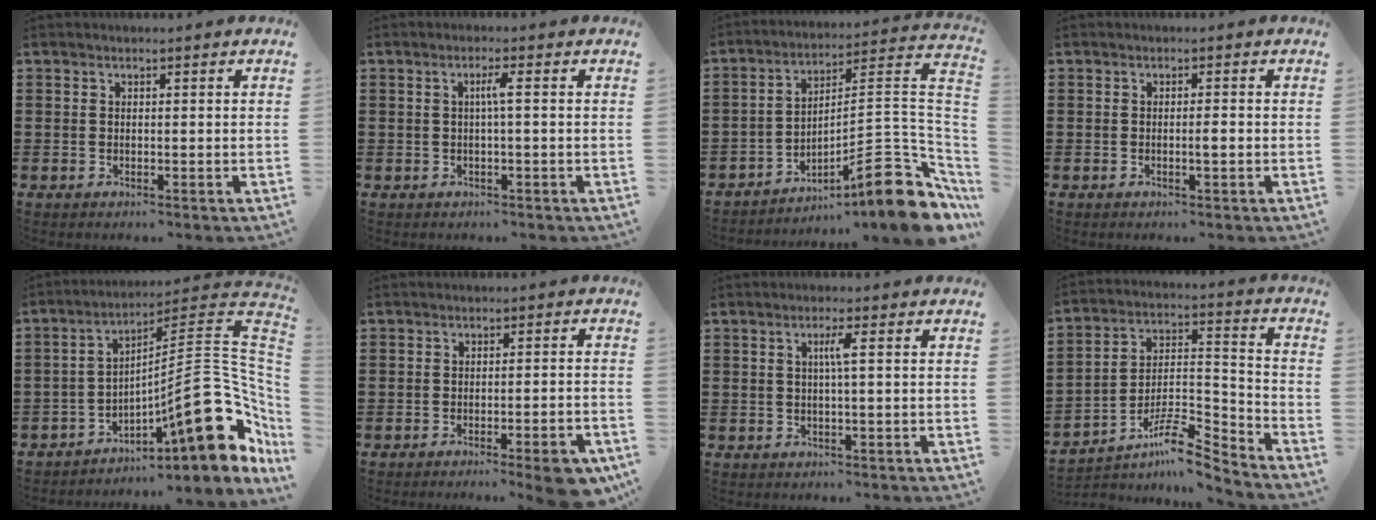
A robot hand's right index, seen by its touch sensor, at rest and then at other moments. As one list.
[{"total": 2.1, "force": [0.0, -0.2, 2.1], "torque": [-0.040, -0.002, -0.004]}, {"total": 11.7, "force": [-7.0, 2.1, 9.2], "torque": [-0.122, -0.008, -0.130]}, {"total": 1.7, "force": [-0.4, 0.1, 1.6], "torque": [-0.028, -0.001, -0.008]}, {"total": 18.3, "force": [-5.7, 5.9, 16.4], "torque": [-0.231, -0.004, -0.096]}, {"total": 4.4, "force": [-3.3, 0.0, 2.9], "torque": [-0.042, -0.008, -0.054]}, {"total": 2.3, "force": [0.3, -0.2, 2.3], "torque": [-0.045, -0.002, 0.001]}, {"total": 8.7, "force": [-6.6, 2.2, 5.2], "torque": [-0.086, 0.005, -0.126]}]